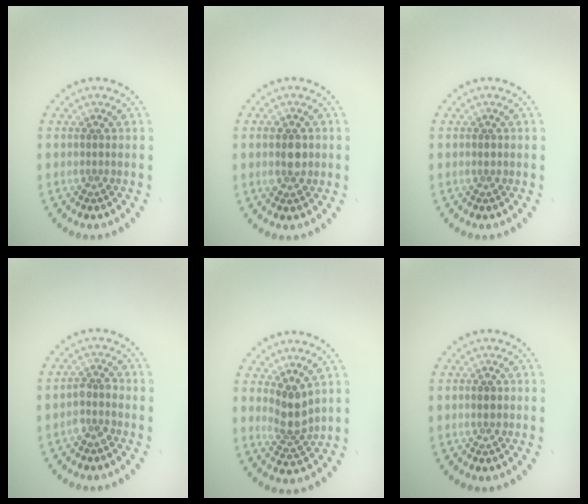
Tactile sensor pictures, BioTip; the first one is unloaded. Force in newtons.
{"total": 2.6, "press": 2.5, "slide": 0.3}
{"total": 0.5, "press": 0.5, "slide": 0.2}
{"total": 1.6, "press": 1.4, "slide": 0.8}
{"total": 2.7, "press": 2.1, "slide": 1.7}
{"total": 1.2, "press": 1.2, "slide": 0.1}